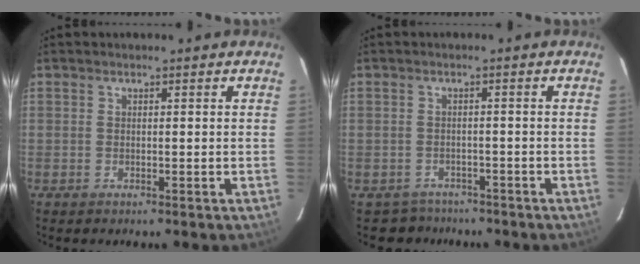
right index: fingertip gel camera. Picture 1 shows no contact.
{"total": 4.5, "force": [-3.7, 2.6, -0.4], "torque": [-0.003, 0.011, -0.056]}